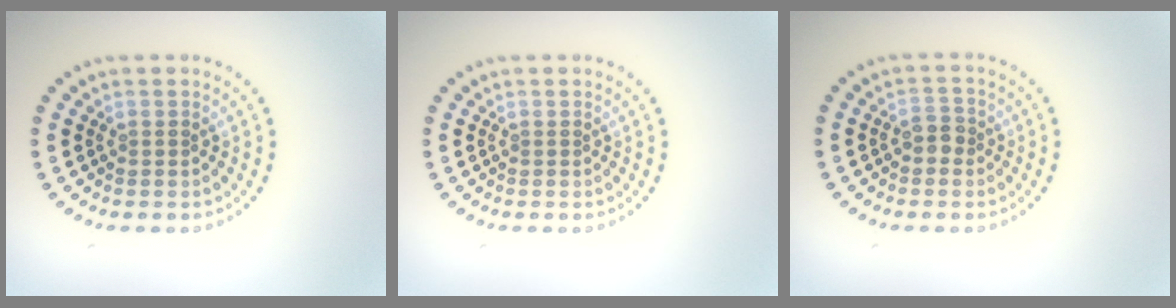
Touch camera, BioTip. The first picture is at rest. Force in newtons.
{"total": 0.0}
{"total": 1.6, "press": 1.6, "slide": 0.5}